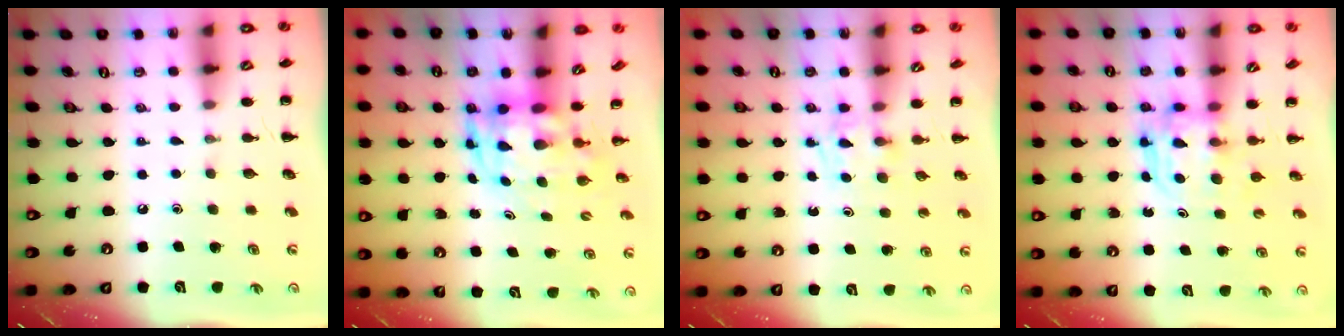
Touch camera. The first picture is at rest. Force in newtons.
{"total": 3.4, "press": 3.3, "slide": 0.9}
{"total": 3.3, "press": 3.0, "slide": 1.3}
{"total": 3.8, "press": 3.8, "slide": 0.2}